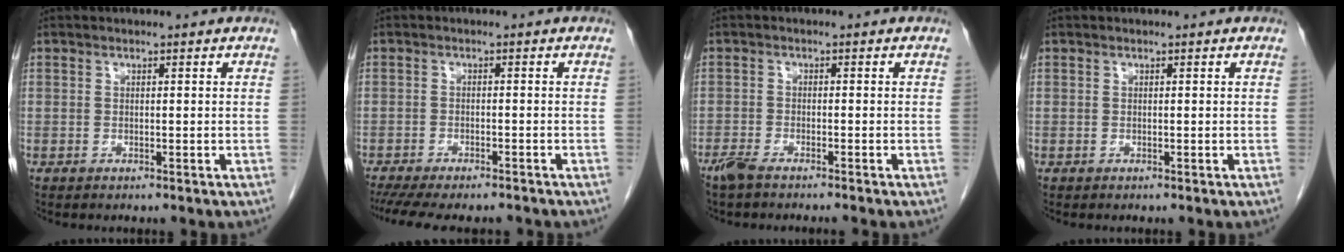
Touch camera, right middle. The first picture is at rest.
{"total": 12.3, "force": [-10.6, 2.9, 5.4], "torque": [-0.100, -0.013, -0.144]}
{"total": 3.4, "force": [-2.9, 0.3, 1.8], "torque": [-0.034, -0.007, -0.049]}
{"total": 0.0}